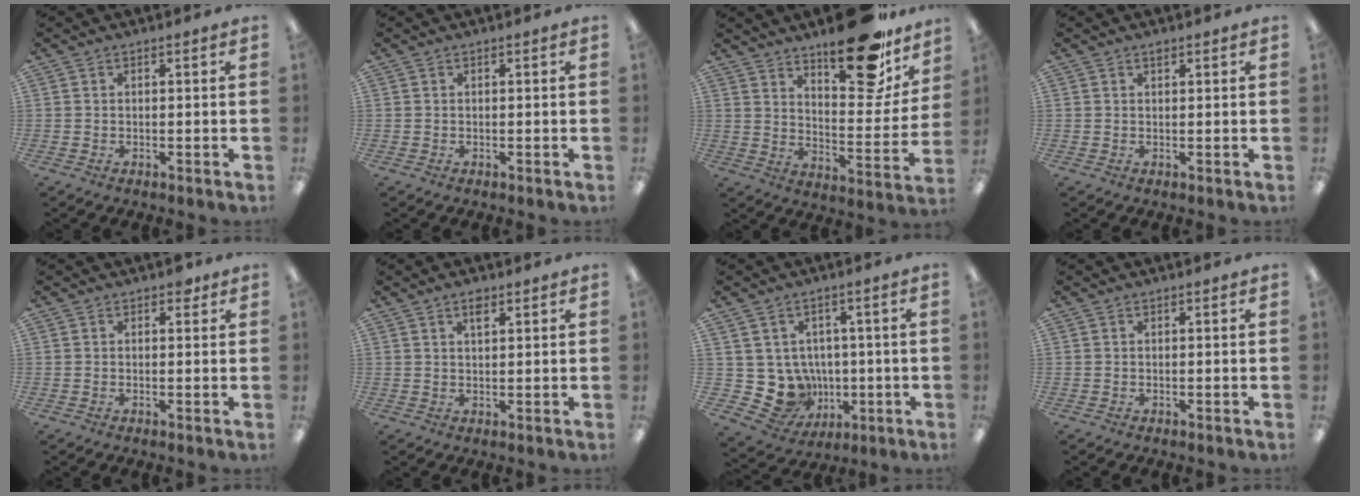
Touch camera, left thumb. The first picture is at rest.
{"total": 0.0}
{"total": 20.1, "force": [15.1, 7.2, 11.2], "torque": [-0.147, -0.104, 0.250]}
{"total": 1.0, "force": [0.8, 0.4, 0.5], "torque": [-0.013, 0.001, 0.014]}
{"total": 2.0, "force": [1.2, 1.2, 1.1], "torque": [-0.008, -0.002, 0.017]}
{"total": 2.9, "force": [1.9, 1.2, 1.9], "torque": [-0.027, -0.003, 0.029]}
{"total": 9.0, "force": [0.0, 8.7, 2.3], "torque": [-0.077, -0.016, 0.014]}
{"total": 0.0}